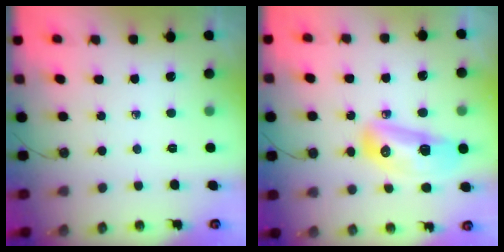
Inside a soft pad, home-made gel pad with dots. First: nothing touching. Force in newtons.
{"total": 14.0, "press": 13.4, "slide": 4.0}